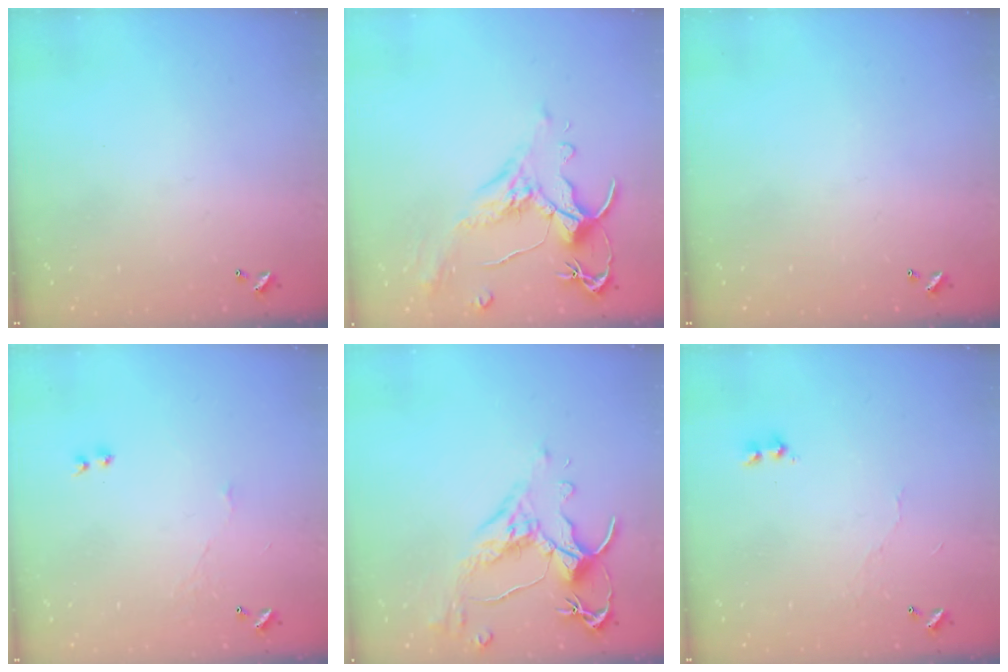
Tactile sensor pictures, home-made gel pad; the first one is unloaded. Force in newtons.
{"total": 1.6, "press": 1.1, "slide": 1.2}
{"total": 0.0}
{"total": 2.4, "press": 2.3, "slide": 0.6}
{"total": 2.5, "press": 2.1, "slide": 1.2}
{"total": 6.0, "press": 6.0, "slide": 0.6}